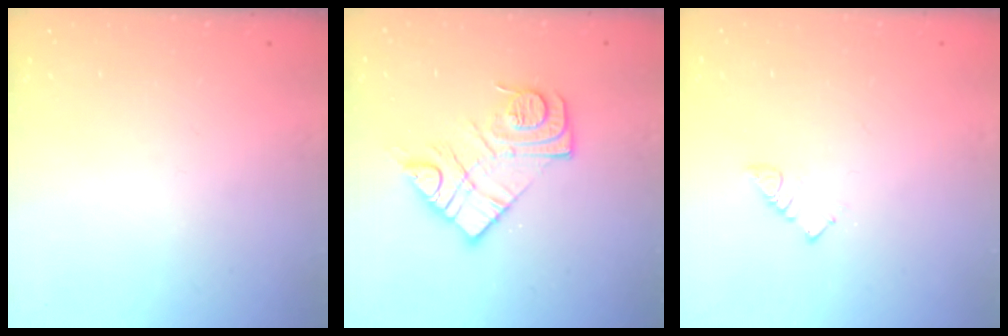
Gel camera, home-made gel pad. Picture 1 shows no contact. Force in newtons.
{"total": 13.2, "press": 13.2, "slide": 1.0}
{"total": 2.9, "press": 2.9, "slide": 0.5}